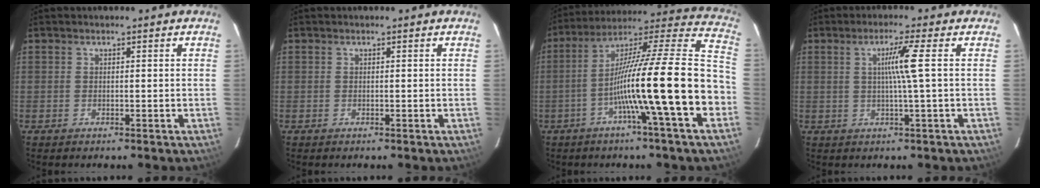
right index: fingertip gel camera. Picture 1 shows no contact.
{"total": 0.0}
{"total": 22.3, "force": [-6.6, -0.6, 21.3], "torque": [-0.312, 0.010, -0.119]}
{"total": 5.0, "force": [0.7, -1.3, 4.8], "torque": [-0.091, -0.002, 0.013]}